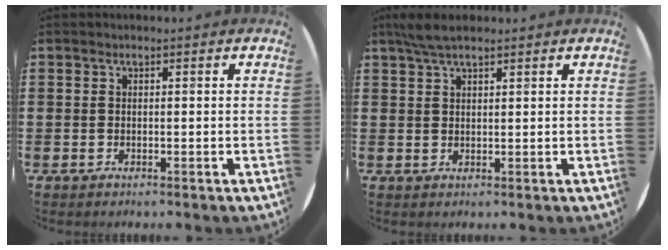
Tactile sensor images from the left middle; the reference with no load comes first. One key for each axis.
{"total": 3.6, "fx": 2.7, "fy": 0.9, "fz": 2.3, "tx": -0.051, "ty": 0.007, "tz": 0.049}